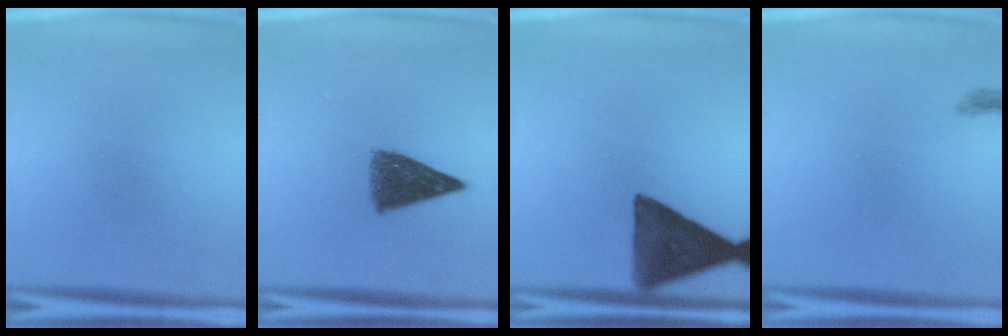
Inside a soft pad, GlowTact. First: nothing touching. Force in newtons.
{"total": 7.9}
{"total": 13.0}
{"total": 0.7}